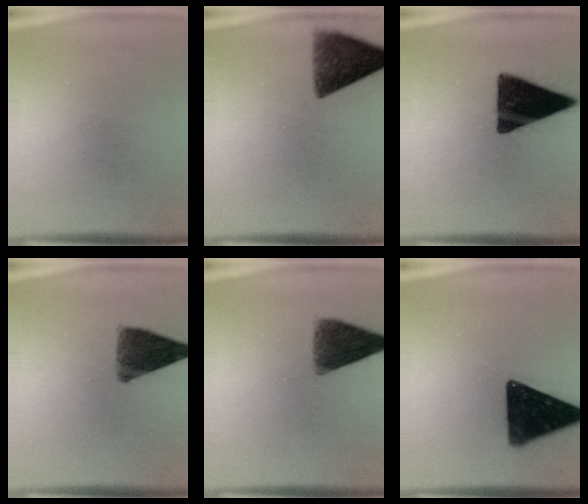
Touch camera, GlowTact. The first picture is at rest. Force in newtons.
{"total": 10.0}
{"total": 16.3}
{"total": 9.3}
{"total": 9.0}
{"total": 17.1}